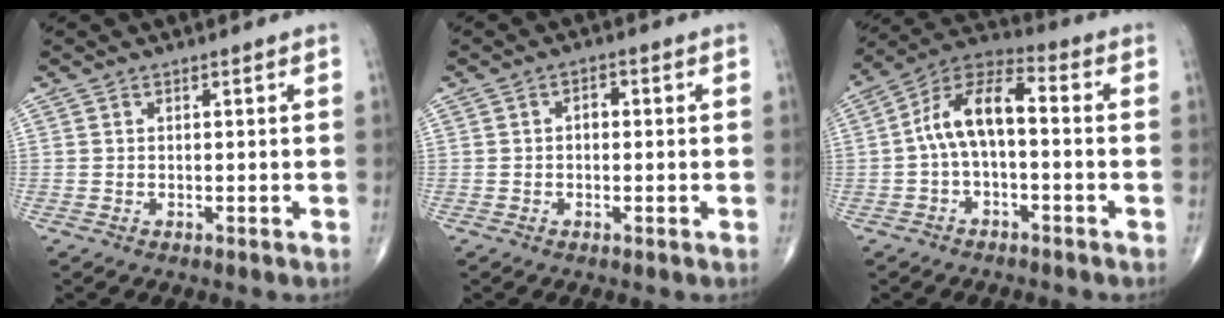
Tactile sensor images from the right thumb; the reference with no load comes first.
{"total": 1.9, "force": [0.0, 1.3, 1.5], "torque": [-0.012, 0.009, -0.006]}
{"total": 10.5, "force": [-0.6, 5.1, 9.2], "torque": [-0.167, 0.046, -0.022]}